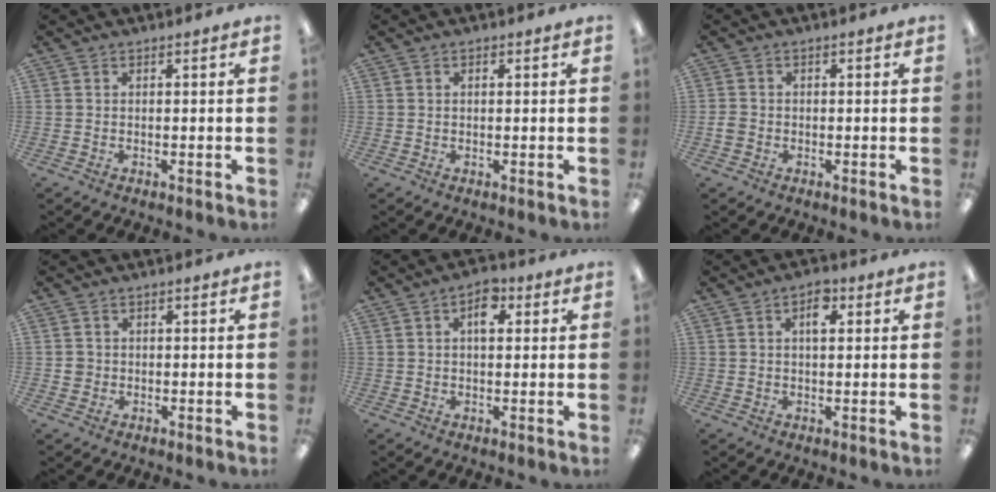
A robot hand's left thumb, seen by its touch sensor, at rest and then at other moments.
{"total": 0.7, "force": [0.3, 0.4, 0.5], "torque": [-0.002, 0.001, 0.002]}
{"total": 1.8, "force": [-0.6, 1.6, 0.7], "torque": [-0.012, 0.004, -0.012]}
{"total": 2.0, "force": [-0.2, 1.9, 0.5], "torque": [-0.010, 0.005, -0.007]}
{"total": 5.2, "force": [1.7, 2.8, 4.0], "torque": [-0.051, -0.003, 0.022]}
{"total": 4.2, "force": [1.7, 2.1, 3.3], "torque": [-0.046, -0.002, 0.022]}